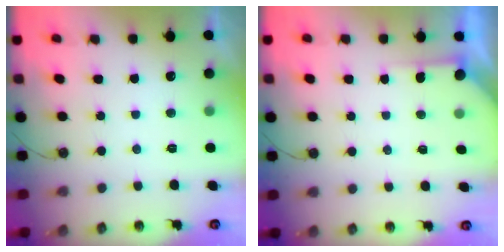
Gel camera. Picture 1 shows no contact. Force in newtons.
{"total": 1.6, "press": 1.6, "slide": 0.2}